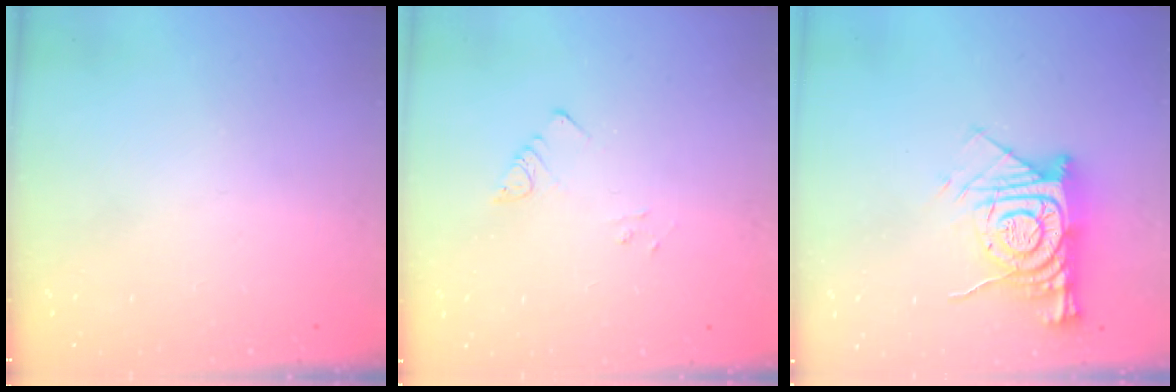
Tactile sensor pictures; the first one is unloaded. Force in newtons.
{"total": 5.3, "press": 5.2, "slide": 0.6}
{"total": 13.6, "press": 13.5, "slide": 1.3}